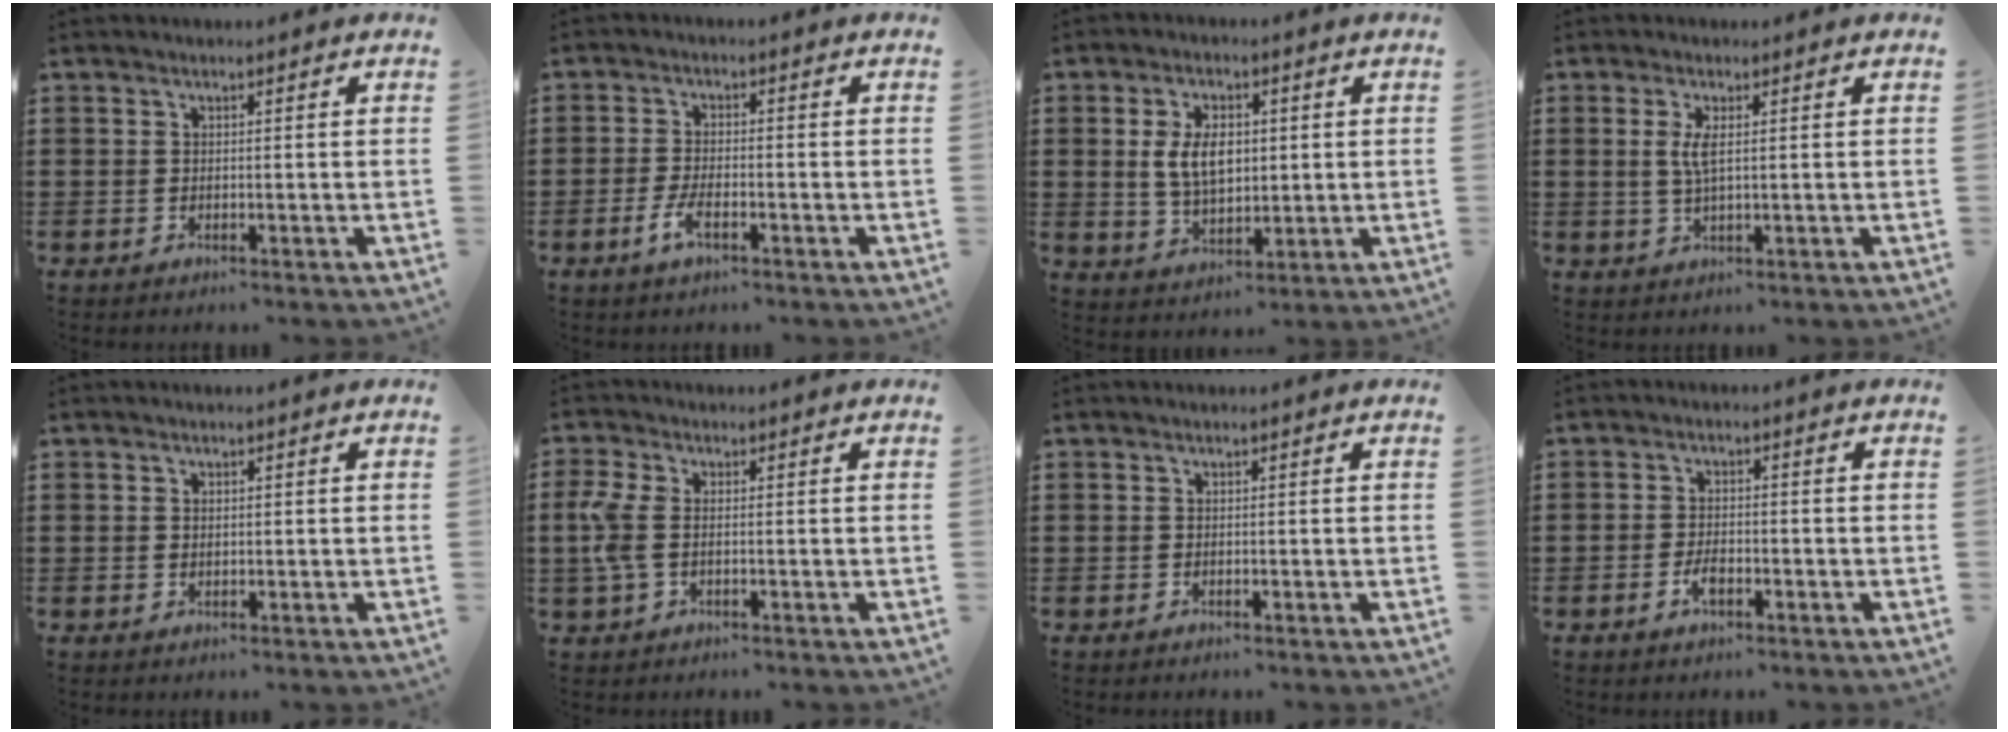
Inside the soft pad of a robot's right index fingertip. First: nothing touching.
{"total": 3.2, "force": [-1.9, 0.8, 2.4], "torque": [-0.063, -0.006, -0.042]}
{"total": 6.8, "force": [0.9, 3.9, 5.4], "torque": [-0.104, 0.005, 0.009]}
{"total": 3.0, "force": [0.6, 0.4, 2.9], "torque": [-0.059, 0.000, 0.008]}
{"total": 0.6, "force": [0.3, 0.4, 0.3], "torque": [-0.007, 0.003, 0.005]}
{"total": 4.8, "force": [-0.5, 2.3, 4.2], "torque": [-0.114, -0.008, -0.017]}
{"total": 0.0}
{"total": 2.8, "force": [-1.3, 1.2, 2.2], "torque": [-0.048, -0.003, -0.025]}